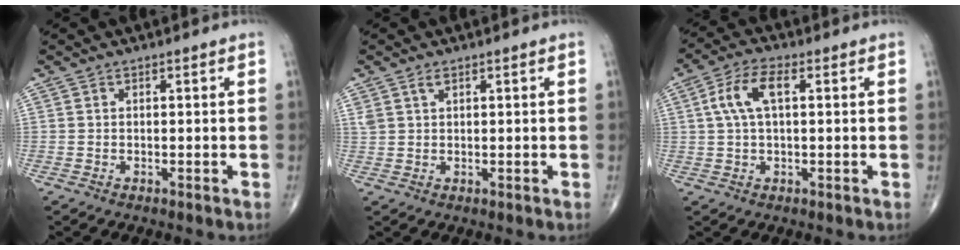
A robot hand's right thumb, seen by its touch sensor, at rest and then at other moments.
{"total": 1.9, "force": [1.2, 0.9, 1.1], "torque": [-0.024, 0.003, 0.029]}
{"total": 7.2, "force": [1.6, 3.2, 6.2], "torque": [-0.136, 0.020, 0.027]}